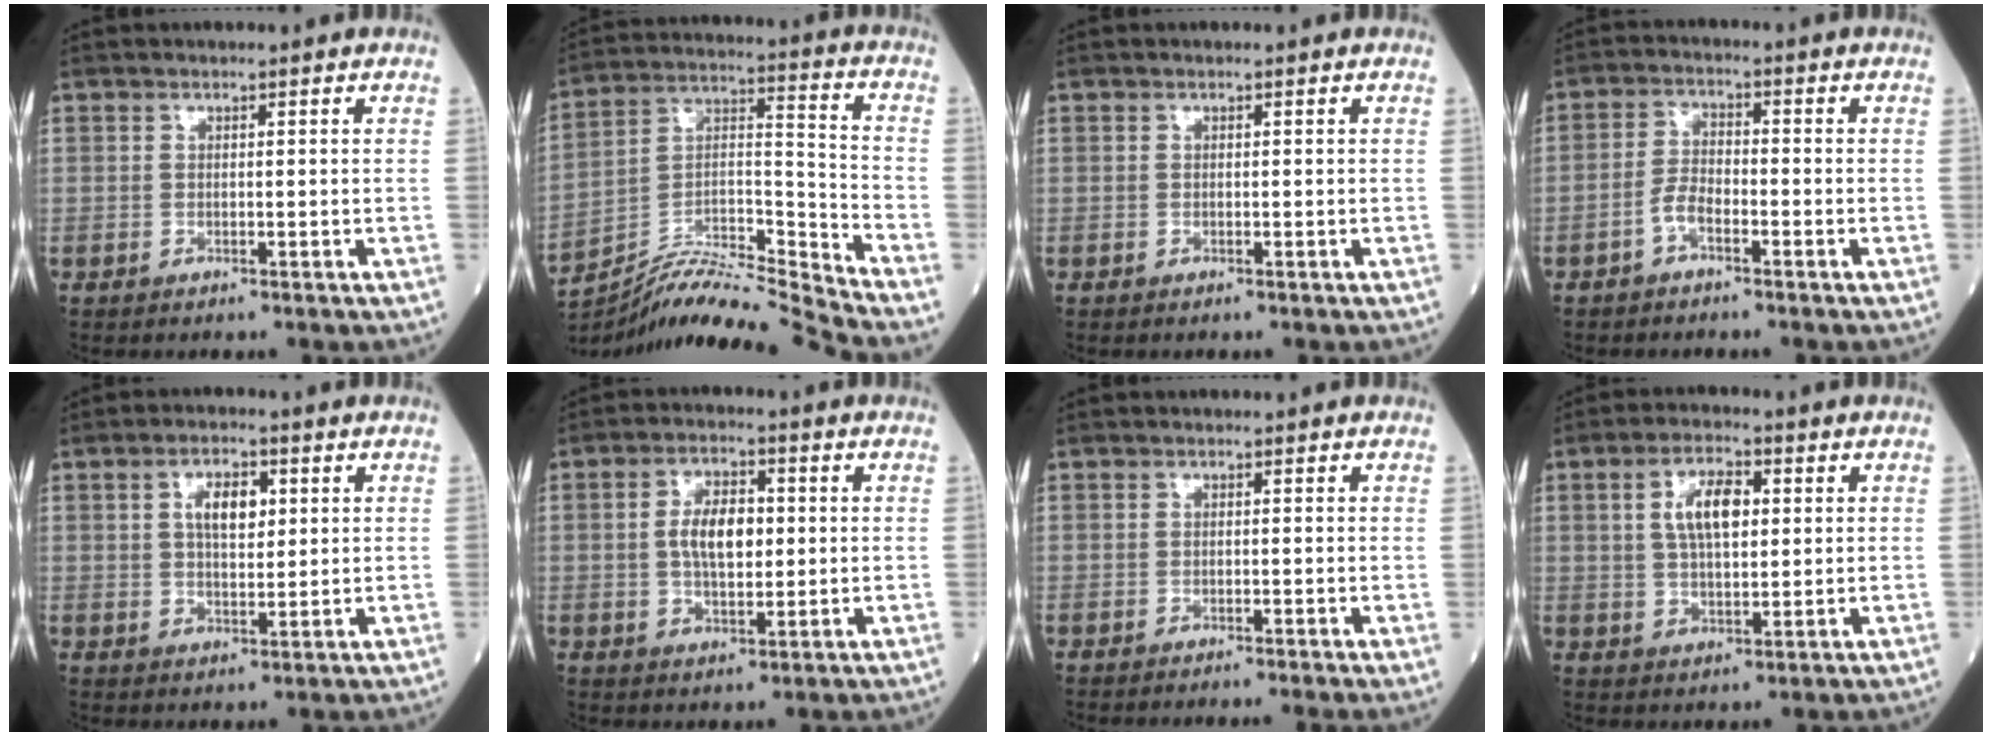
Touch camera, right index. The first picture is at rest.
{"total": 15.3, "force": [-14.6, -2.1, 3.8], "torque": [-0.066, 0.038, -0.263]}
{"total": 0.0}
{"total": 3.5, "force": [-2.0, 1.3, 2.5], "torque": [-0.050, 0.007, -0.041]}
{"total": 5.5, "force": [1.7, 2.5, 4.6], "torque": [-0.079, 0.008, 0.030]}
{"total": 7.0, "force": [0.6, 3.3, 6.2], "torque": [-0.116, 0.012, 0.010]}
{"total": 2.2, "force": [-1.8, -0.9, 0.8], "torque": [-0.005, 0.004, -0.028]}
{"total": 7.2, "force": [1.9, 3.0, 6.3], "torque": [-0.120, 0.012, 0.036]}